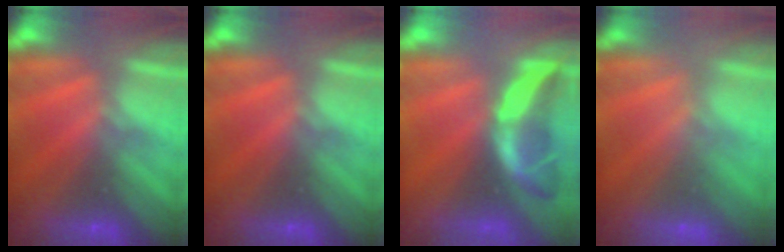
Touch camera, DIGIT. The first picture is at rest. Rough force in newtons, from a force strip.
{"total": 0.0}
{"total": 1.8}
{"total": 1.5}